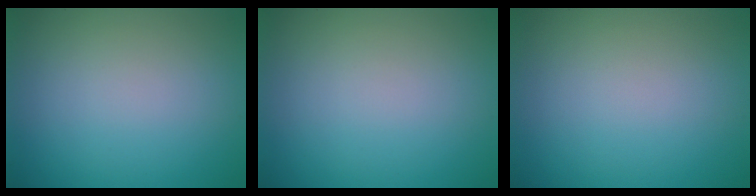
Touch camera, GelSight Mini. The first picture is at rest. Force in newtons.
{"total": 0.0}
{"total": 0.0}